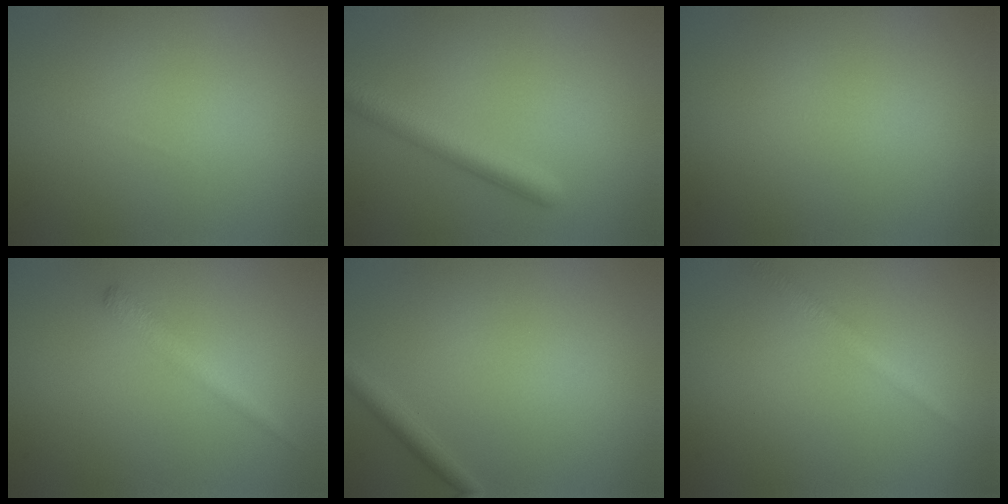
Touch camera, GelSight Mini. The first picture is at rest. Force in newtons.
{"total": 3.4, "press": 3.4, "slide": 0.1}
{"total": 0.0}
{"total": 1.6, "press": 1.6, "slide": 0.1}
{"total": 1.4, "press": 1.4, "slide": 0.1}
{"total": 1.4, "press": 1.4, "slide": 0.1}